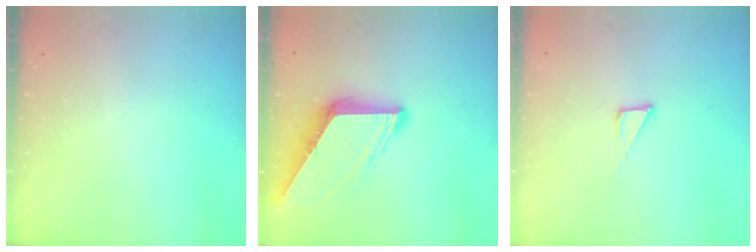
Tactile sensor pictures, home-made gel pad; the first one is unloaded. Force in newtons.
{"total": 10.3, "press": 10.3, "slide": 1.1}
{"total": 3.6, "press": 3.6, "slide": 0.3}